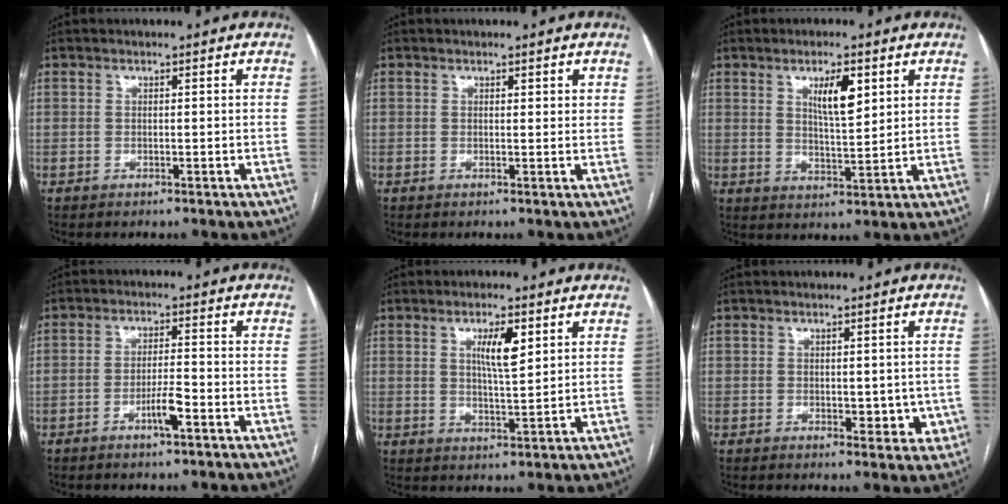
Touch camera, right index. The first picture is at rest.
{"total": 1.1, "force": [0.8, 0.4, 0.7], "torque": [-0.008, 0.001, 0.008]}
{"total": 6.2, "force": [2.8, 1.5, 5.3], "torque": [-0.093, -0.002, 0.050]}
{"total": 4.1, "force": [-2.1, 0.5, 3.6], "torque": [-0.064, -0.001, -0.038]}
{"total": 5.5, "force": [2.2, 0.9, 4.9], "torque": [-0.087, -0.002, 0.040]}
{"total": 2.8, "force": [0.1, 1.9, 2.1], "torque": [-0.023, 0.004, 0.009]}